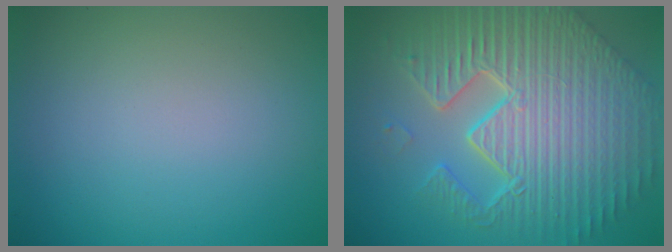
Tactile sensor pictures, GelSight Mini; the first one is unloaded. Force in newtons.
{"total": 11.7, "press": 7.5, "slide": 9.0}